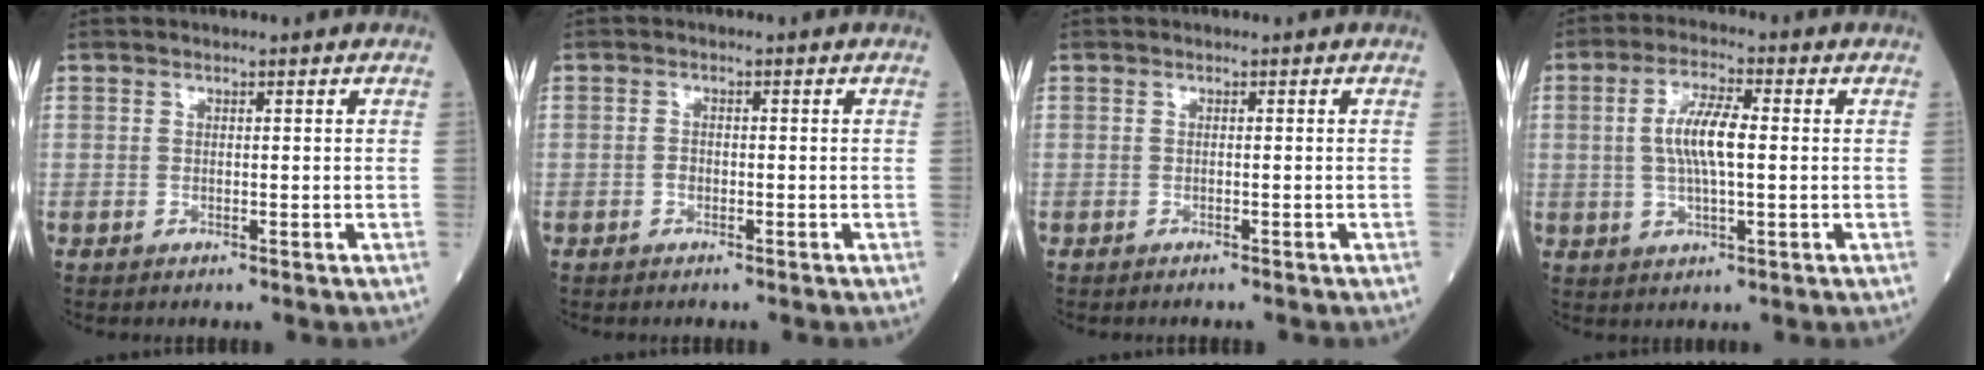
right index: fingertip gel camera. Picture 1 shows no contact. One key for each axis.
{"total": 0.9, "fx": -0.6, "fy": 0.5, "fz": 0.5, "tx": -0.011, "ty": 0.001, "tz": -0.011}
{"total": 1.2, "fx": -1.1, "fy": -0.1, "fz": 0.5, "tx": -0.011, "ty": -0.002, "tz": -0.014}
{"total": 7.2, "fx": 0.5, "fy": 1.5, "fz": 7.0, "tx": -0.144, "ty": 0.007, "tz": 0.009}